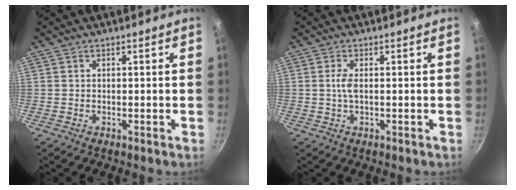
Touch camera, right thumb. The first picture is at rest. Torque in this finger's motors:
{"motor_torque": [0.51, 0.68, 0.75, 0.05, 0.03]}